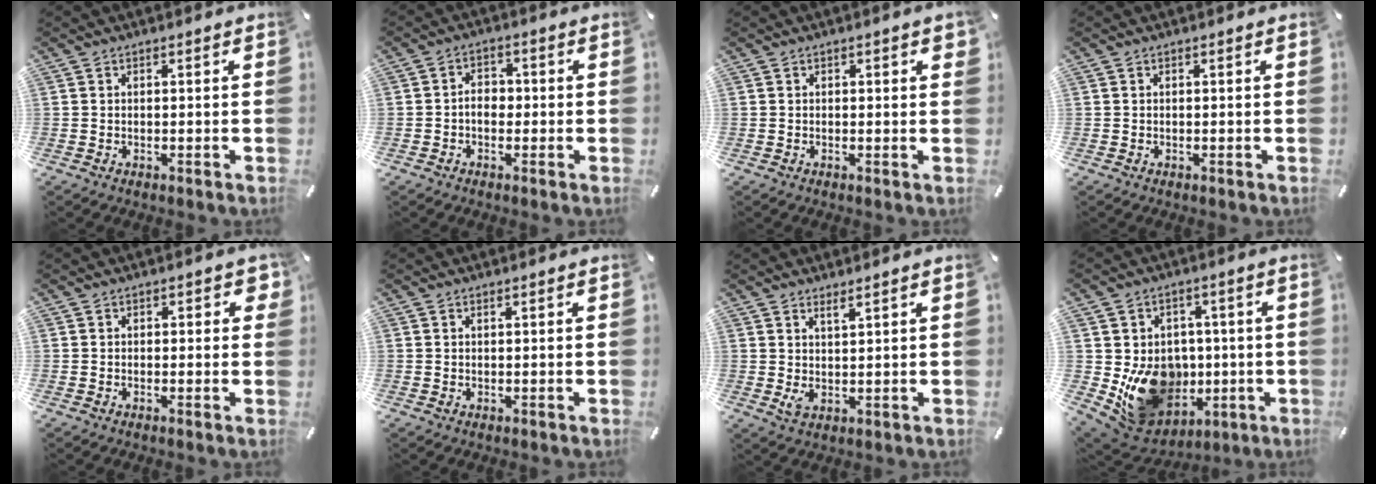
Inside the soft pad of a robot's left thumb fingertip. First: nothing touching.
{"total": 4.2, "force": [-0.8, 2.9, 2.9], "torque": [-0.054, 0.010, -0.016]}
{"total": 1.1, "force": [0.4, 0.4, 0.9], "torque": [-0.010, -0.001, 0.006]}
{"total": 0.0}
{"total": 1.9, "force": [0.4, 1.2, 1.5], "torque": [-0.005, -0.003, 0.001]}
{"total": 0.5, "force": [0.3, 0.2, 0.4], "torque": [-0.008, 0.000, 0.006]}
{"total": 3.5, "force": [1.7, 1.4, 2.7], "torque": [-0.050, -0.016, 0.029]}
{"total": 15.1, "force": [-2.0, 13.2, 7.0], "torque": [-0.113, -0.007, -0.016]}